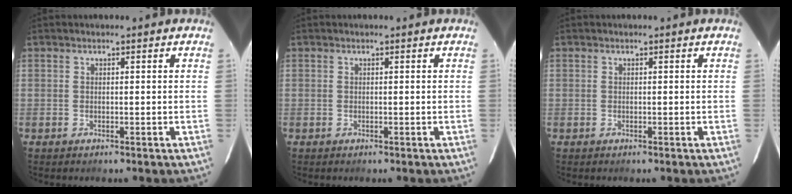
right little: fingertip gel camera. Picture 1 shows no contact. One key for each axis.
{"total": 0.0}
{"total": 0.0}